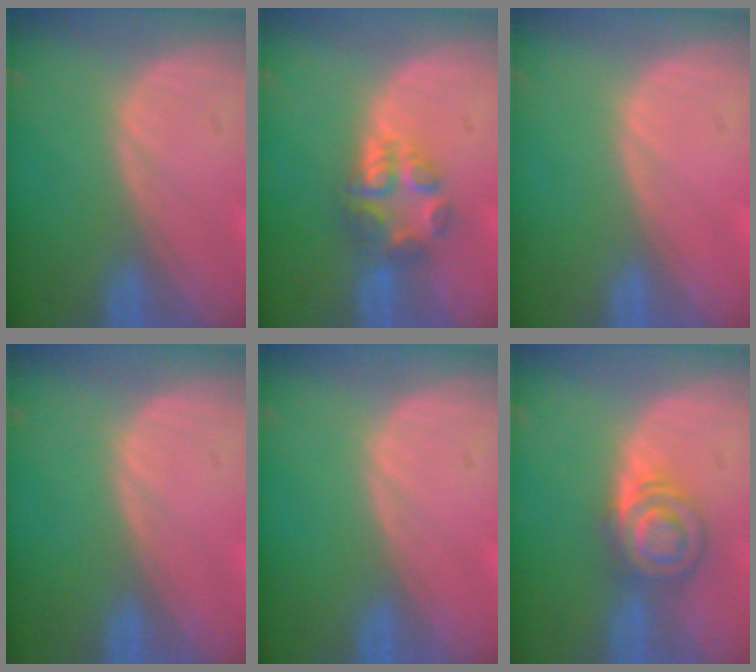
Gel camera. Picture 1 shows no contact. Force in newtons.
{"total": 6.0, "press": 5.2, "slide": 3.1}
{"total": 0.5, "press": 0.0, "slide": 0.5}
{"total": 0.0}
{"total": 0.0}
{"total": 6.0, "press": 5.5, "slide": 2.2}